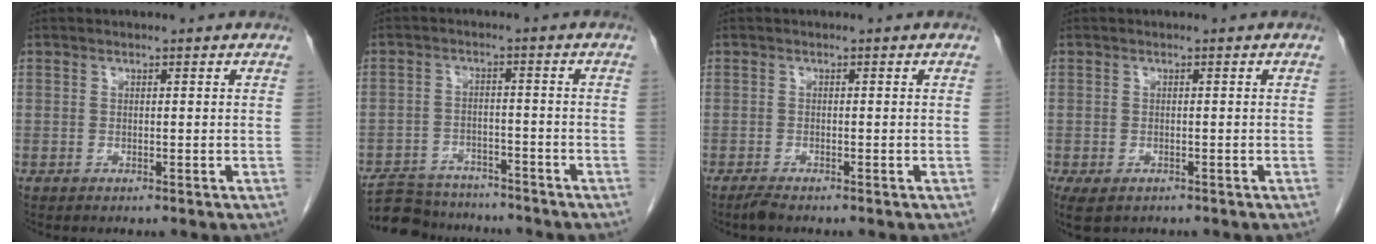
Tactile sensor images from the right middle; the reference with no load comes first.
{"total": 10.3, "force": [-9.5, 3.5, 2.2], "torque": [-0.034, 0.010, -0.143]}
{"total": 1.4, "force": [-1.2, 0.0, 0.7], "torque": [-0.024, -0.005, -0.024]}
{"total": 4.5, "force": [-3.0, 2.4, 2.3], "torque": [-0.040, -0.009, -0.045]}